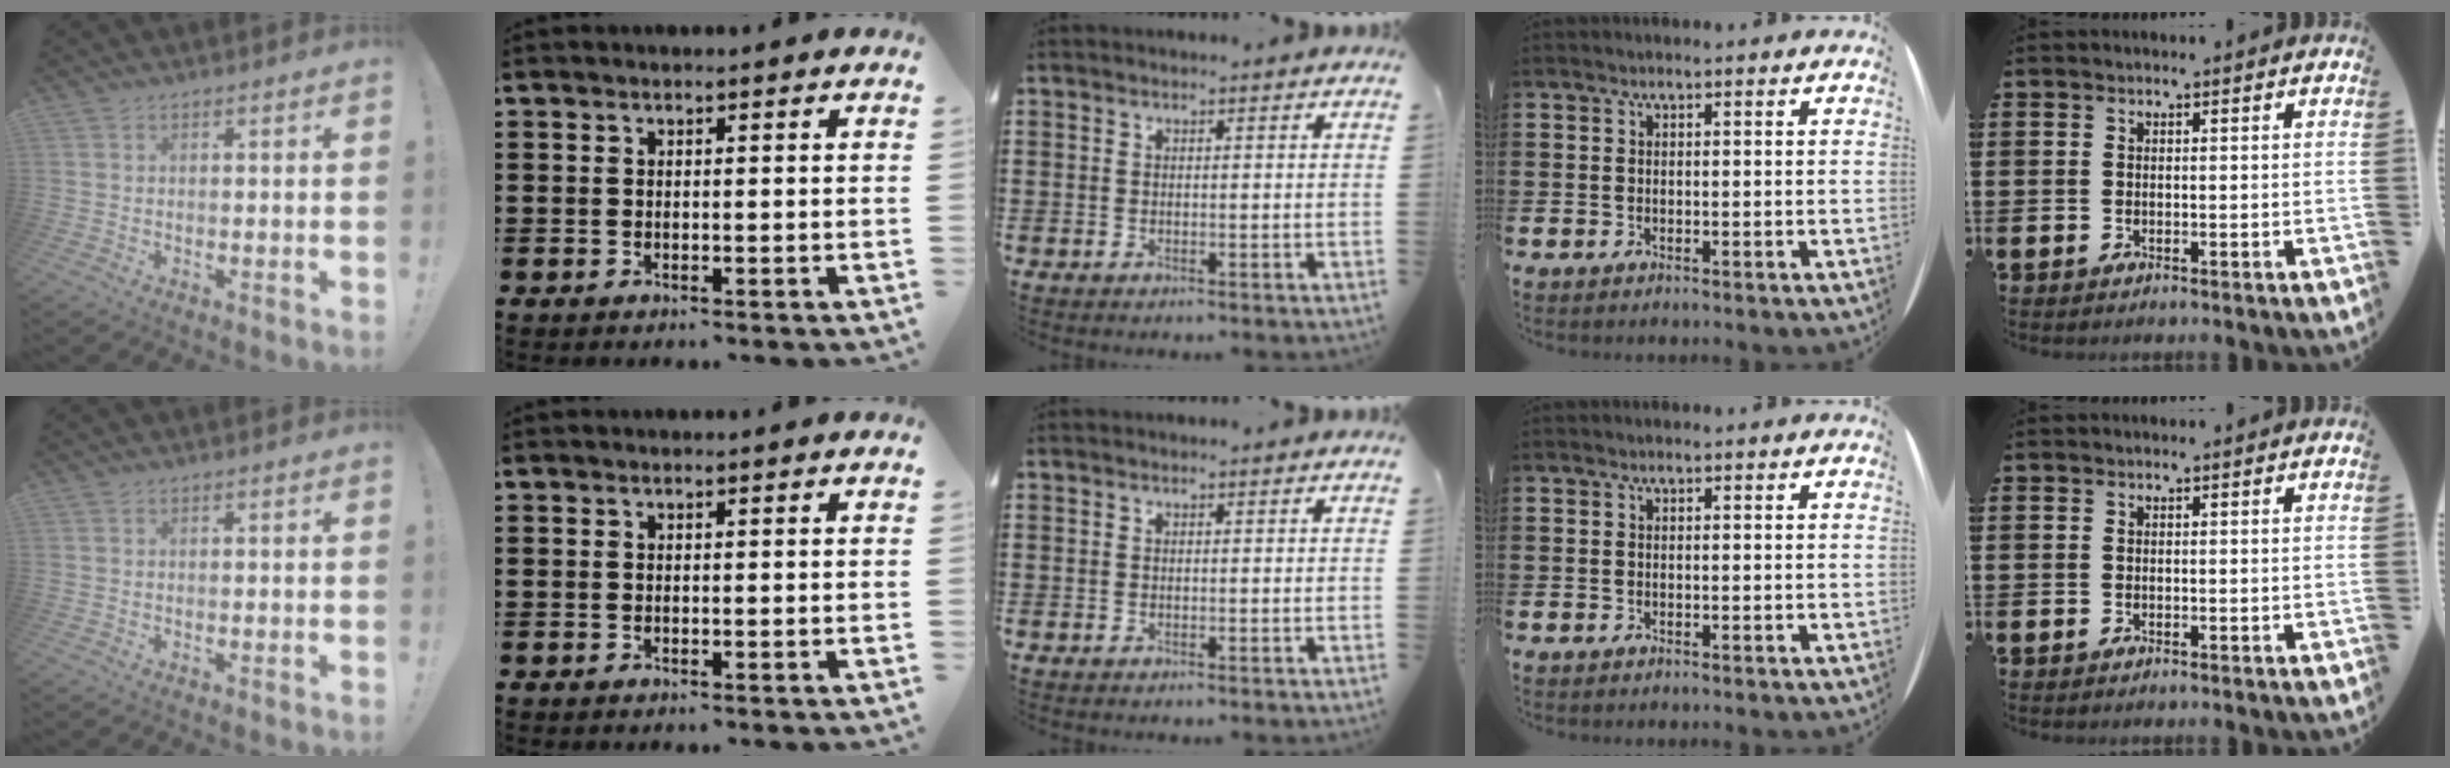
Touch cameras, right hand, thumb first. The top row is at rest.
{}